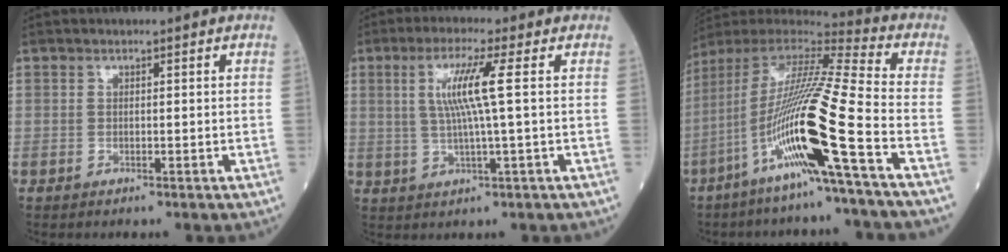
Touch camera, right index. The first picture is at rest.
{"total": 7.2, "force": [1.5, -0.8, 7.0], "torque": [-0.139, 0.003, 0.032]}
{"total": 19.5, "force": [-7.3, -1.0, 18.0], "torque": [-0.366, -0.022, -0.150]}